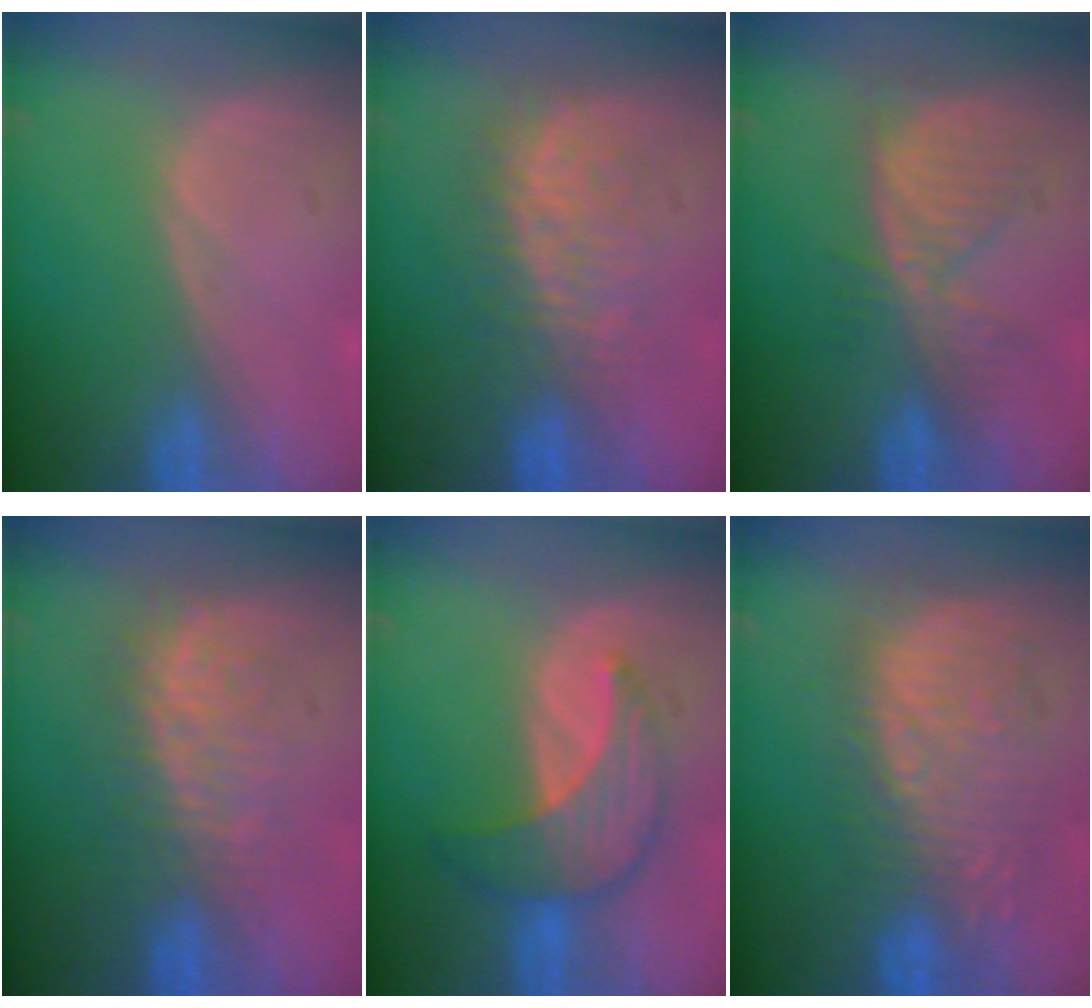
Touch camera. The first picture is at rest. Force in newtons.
{"total": 7.5, "press": 7.3, "slide": 1.7}
{"total": 6.0, "press": 5.9, "slide": 1.1}
{"total": 7.5, "press": 7.3, "slide": 1.7}
{"total": 7.1, "press": 7.1, "slide": 0.1}
{"total": 9.5, "press": 9.4, "slide": 1.0}